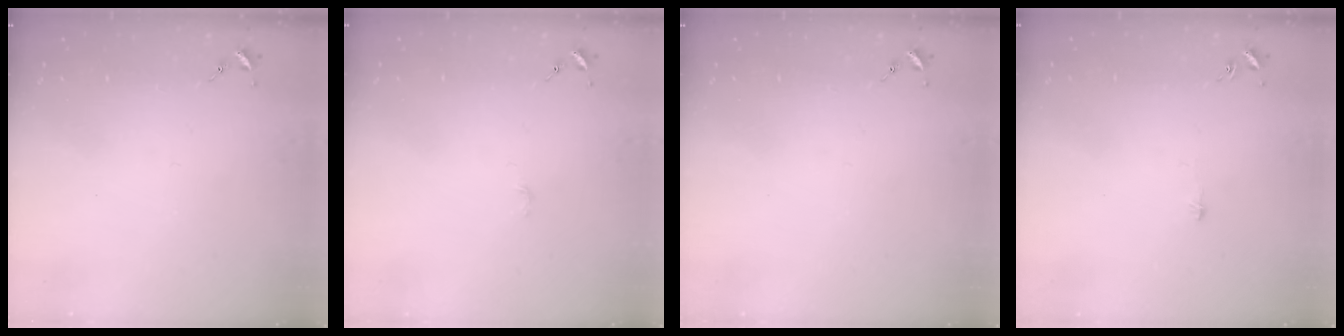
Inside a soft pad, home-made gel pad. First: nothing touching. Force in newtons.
{"total": 2.3, "press": 2.3, "slide": 0.3}
{"total": 0.0}
{"total": 3.1, "press": 3.1, "slide": 0.3}